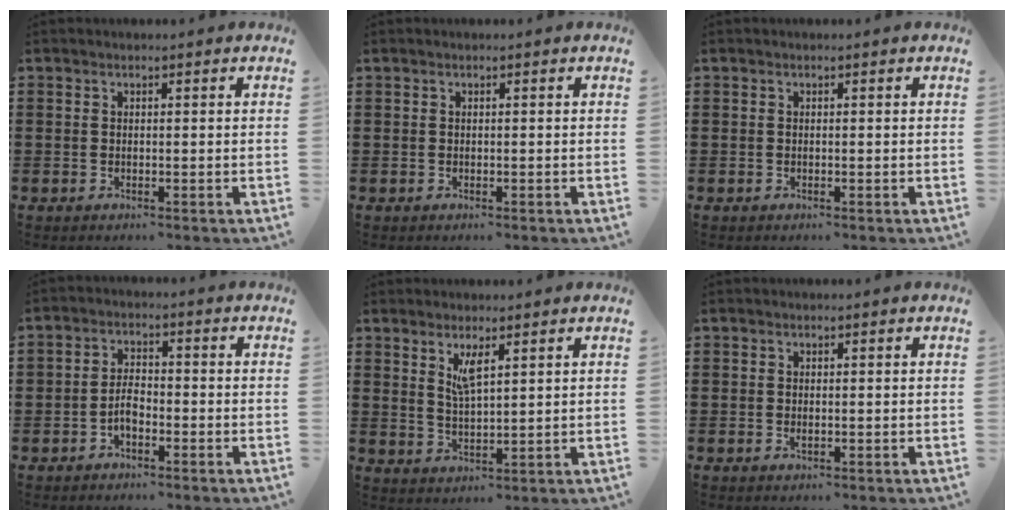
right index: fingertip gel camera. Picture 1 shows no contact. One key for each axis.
{"total": 0.0}
{"total": 0.0}
{"total": 2.9, "fx": -1.5, "fy": 1.7, "fz": 1.8, "tx": -0.044, "ty": 0.001, "tz": -0.033}
{"total": 3.7, "fx": 2.2, "fy": 0.8, "fz": 2.8, "tx": -0.053, "ty": -0.001, "tz": 0.037}
{"total": 0.6, "fx": -0.2, "fy": 0.2, "fz": 0.5, "tx": -0.011, "ty": -0.004, "tz": -0.003}